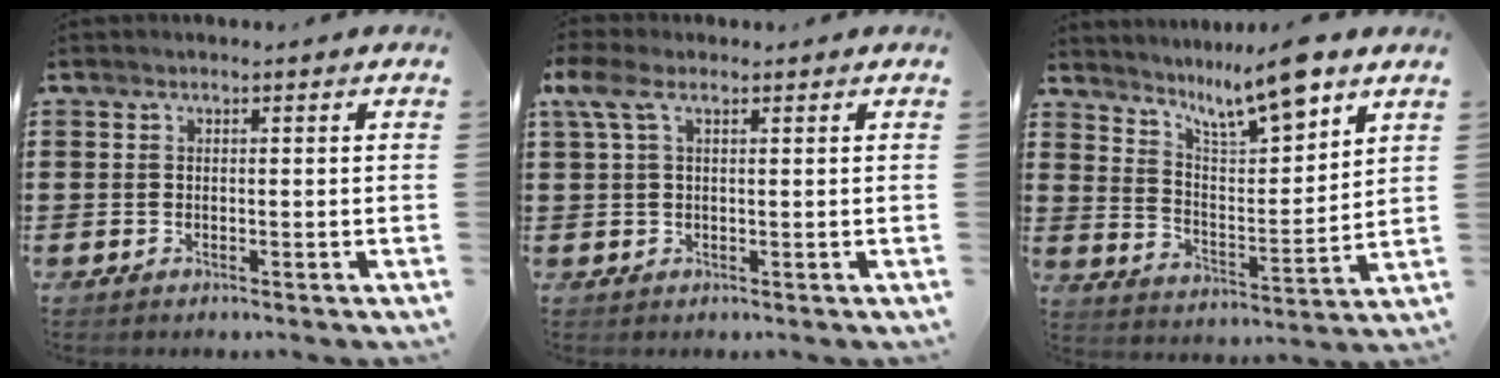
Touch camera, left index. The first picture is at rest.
{"total": 3.6, "force": [1.1, 1.7, 3.0], "torque": [-0.079, 0.003, 0.012]}
{"total": 9.2, "force": [7.7, 1.2, 4.8], "torque": [-0.102, -0.041, 0.134]}